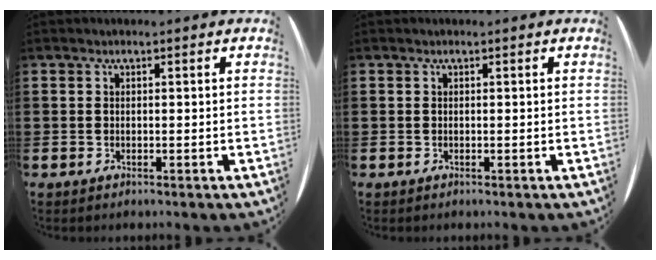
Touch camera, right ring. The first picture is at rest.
{"total": 0.0}